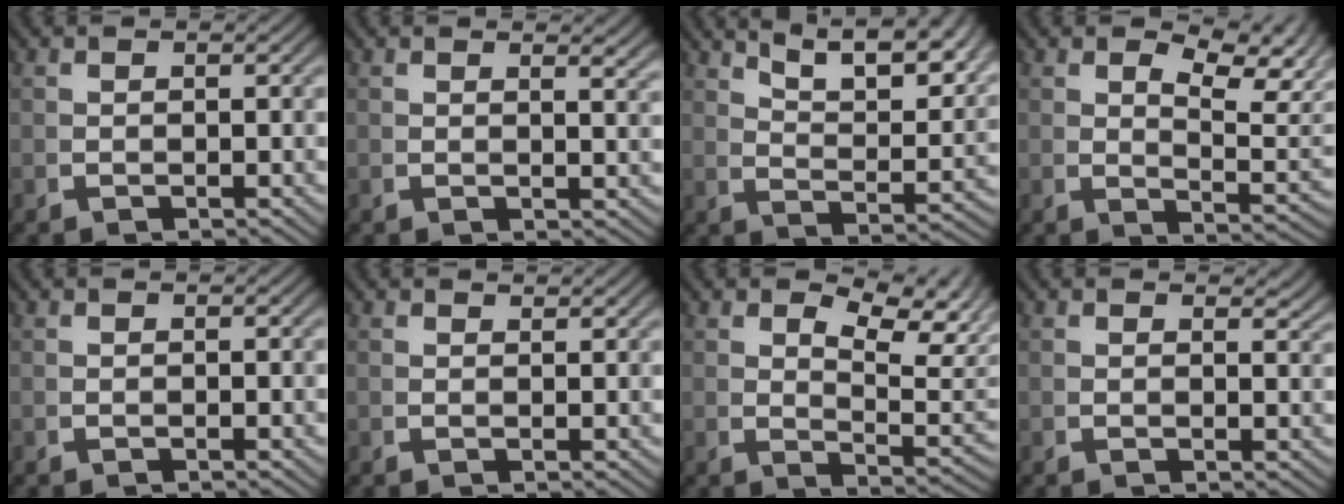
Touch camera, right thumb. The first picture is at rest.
{"total": 1.8, "force": [1.3, 0.5, 1.1], "torque": [-0.012, -0.002, 0.017]}
{"total": 9.6, "force": [6.8, 3.2, 6.0], "torque": [-0.075, 0.017, 0.100]}
{"total": 5.6, "force": [2.4, 2.3, 4.6], "torque": [-0.055, -0.003, 0.041]}
{"total": 0.0}
{"total": 1.2, "force": [1.2, 0.3, 0.2], "torque": [0.003, 0.002, 0.017]}
{"total": 6.0, "force": [2.2, 2.8, 4.8], "torque": [-0.062, -0.005, 0.038]}
{"total": 2.1, "force": [1.8, 0.8, 0.7], "torque": [-0.001, 0.005, 0.022]}